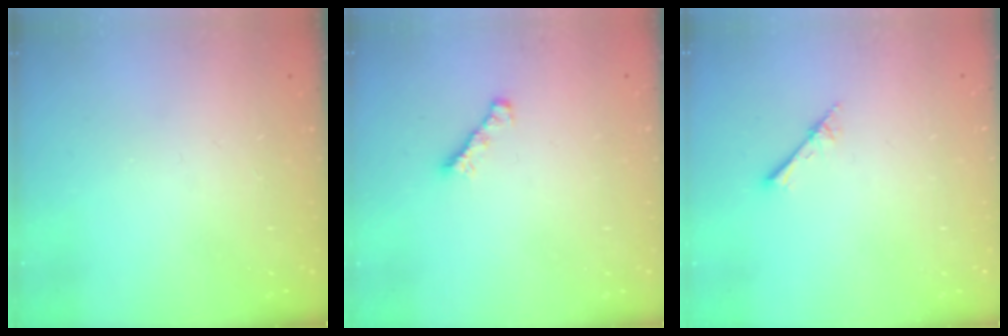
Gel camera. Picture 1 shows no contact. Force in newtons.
{"total": 1.6, "press": 1.4, "slide": 0.6}
{"total": 2.6, "press": 2.6, "slide": 0.3}